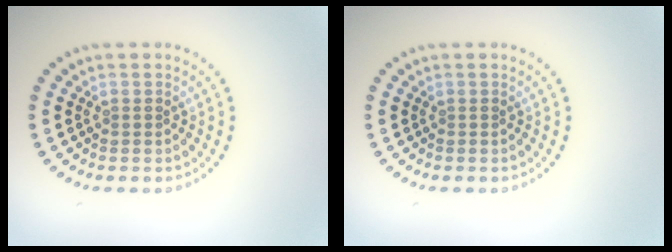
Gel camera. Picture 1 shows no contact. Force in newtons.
{"total": 0.0}